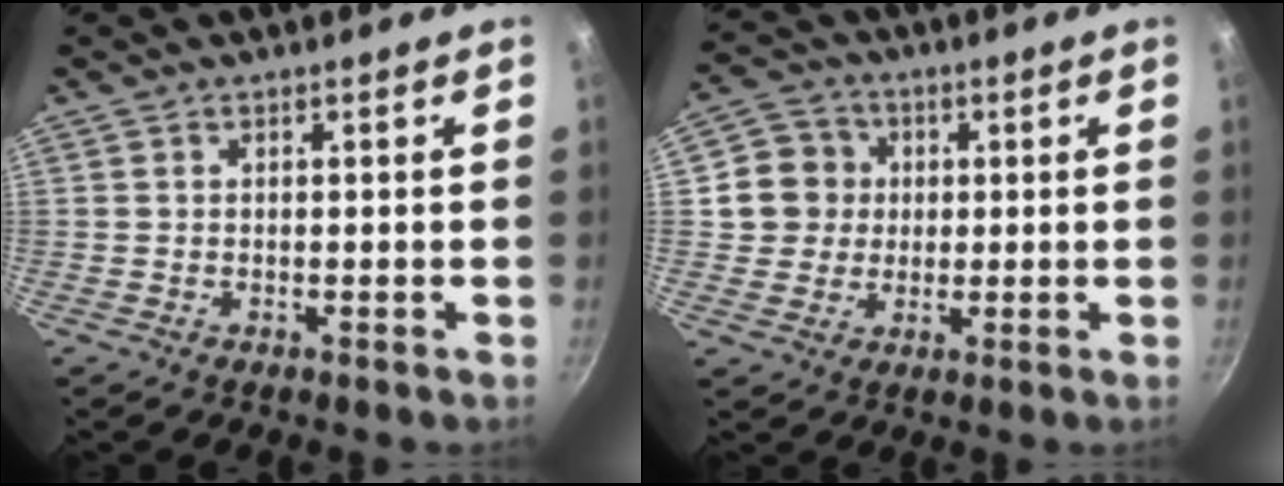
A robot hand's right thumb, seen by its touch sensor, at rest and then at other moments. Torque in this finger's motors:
{"motor_torque": [-0.03, 0.09, -0.04, -0.04, 0.05]}